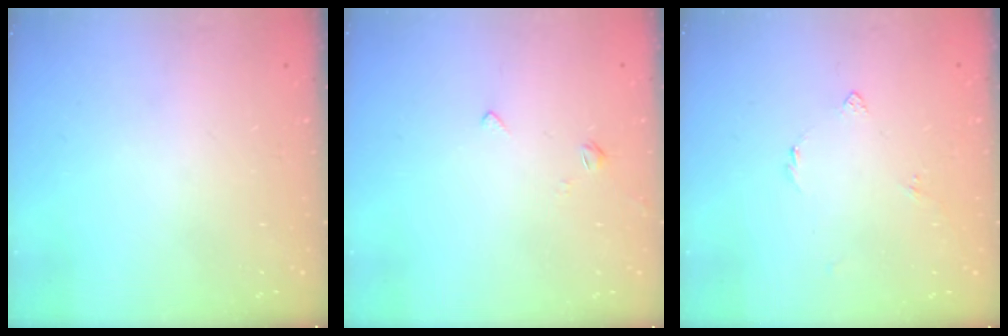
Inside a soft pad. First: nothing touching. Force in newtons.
{"total": 2.7, "press": 2.7, "slide": 0.5}
{"total": 2.6, "press": 2.5, "slide": 0.7}